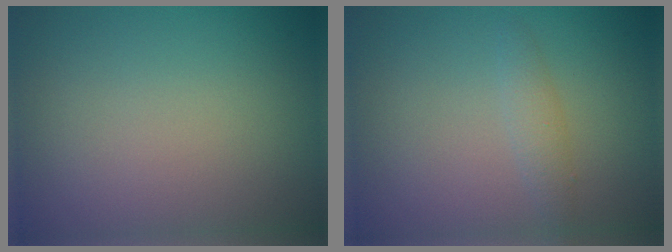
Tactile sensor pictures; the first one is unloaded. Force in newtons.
{"total": 1.4, "press": 1.4, "slide": 0.0}